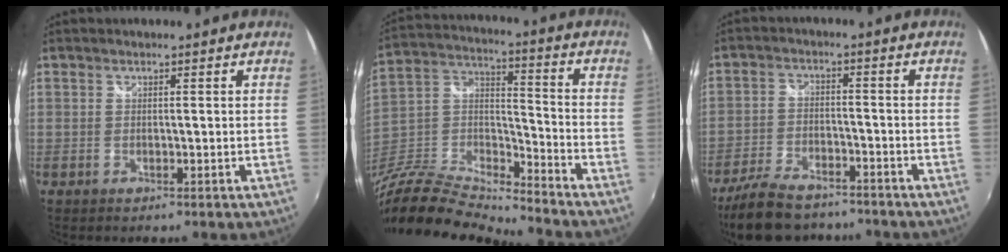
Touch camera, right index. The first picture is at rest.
{"total": 16.0, "force": [-14.0, 2.7, 7.1], "torque": [-0.168, -0.008, -0.287]}
{"total": 13.0, "force": [-10.7, 4.9, 5.6], "torque": [-0.137, -0.013, -0.180]}